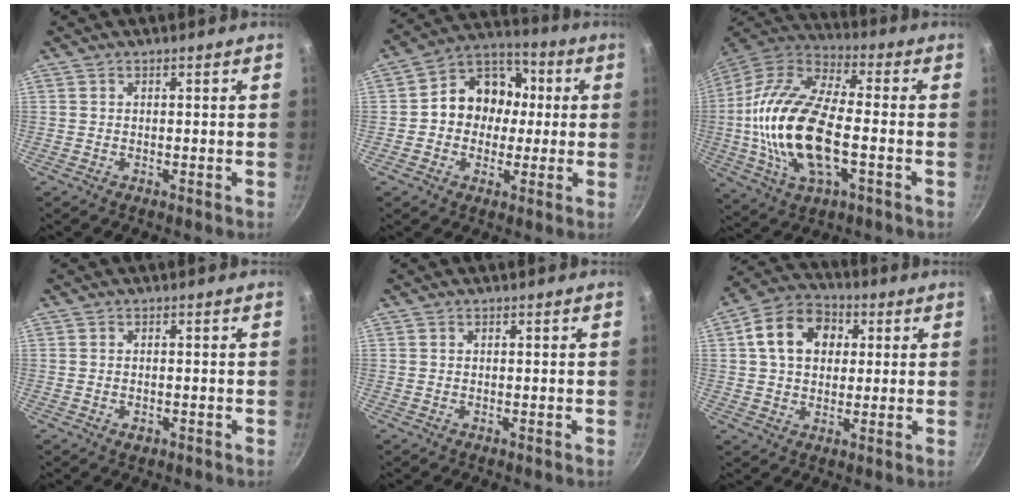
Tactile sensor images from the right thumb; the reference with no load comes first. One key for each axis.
{"total": 12.8, "fx": 0.3, "fy": 10.9, "fz": 6.7, "tx": -0.055, "ty": 0.031, "tz": -0.017}
{"total": 22.7, "fx": -3.1, "fy": 10.7, "fz": 19.7, "tx": -0.385, "ty": 0.028, "tz": -0.068}
{"total": 1.5, "fx": -0.6, "fy": 0.9, "fz": 1.0, "tx": -0.016, "ty": 0.001, "tz": -0.010}
{"total": 0.0}
{"total": 12.6, "fx": 3.0, "fy": 9.5, "fz": 7.6, "tx": -0.104, "ty": 0.018, "tz": 0.036}